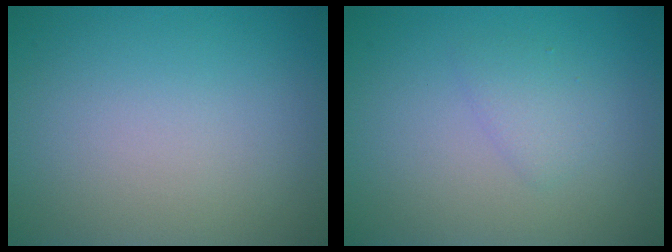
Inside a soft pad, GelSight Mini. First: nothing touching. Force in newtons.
{"total": 1.4, "press": 1.4, "slide": 0.0}